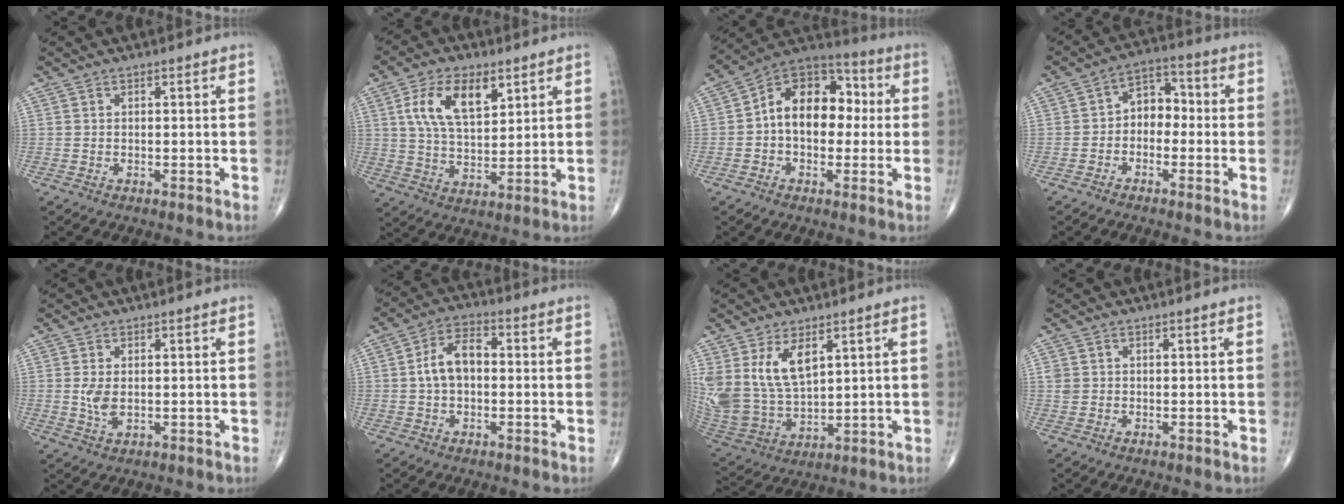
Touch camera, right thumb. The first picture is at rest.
{"total": 12.1, "force": [5.0, 6.2, 9.2], "torque": [-0.156, -0.013, 0.097]}
{"total": 15.1, "force": [0.8, 10.1, 11.2], "torque": [-0.136, 0.041, -0.001]}
{"total": 6.7, "force": [-0.9, 4.9, 4.4], "torque": [-0.040, 0.033, -0.034]}
{"total": 3.7, "force": [0.2, 2.1, 3.0], "torque": [-0.064, -0.009, 0.010]}
{"total": 7.7, "force": [0.1, 4.7, 6.1], "torque": [-0.106, 0.025, -0.008]}
{"total": 14.0, "force": [5.8, 7.7, 10.2], "torque": [-0.194, -0.027, 0.135]}
{"total": 1.8, "force": [0.3, 1.5, 0.8], "torque": [-0.013, 0.002, 0.010]}